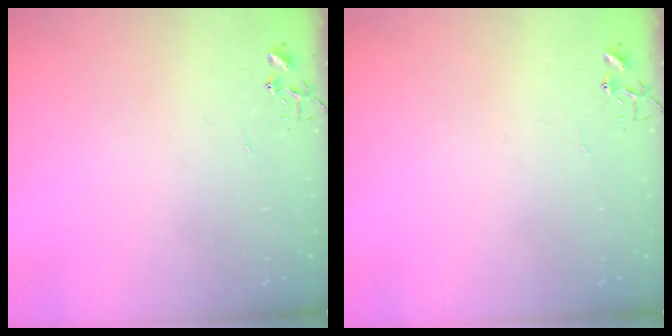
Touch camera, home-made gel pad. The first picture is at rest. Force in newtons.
{"total": 0.0}